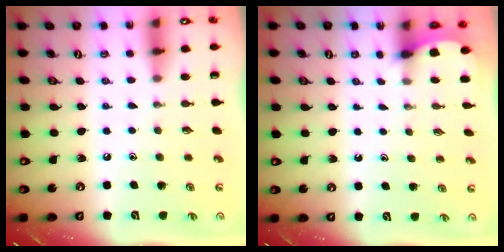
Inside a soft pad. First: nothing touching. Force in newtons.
{"total": 1.0, "press": 0.9, "slide": 0.1}